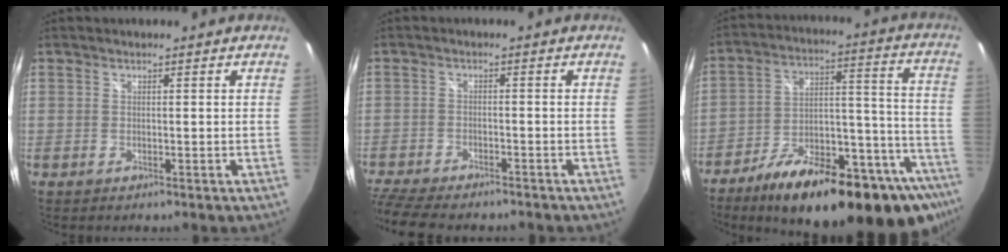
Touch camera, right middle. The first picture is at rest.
{"total": 12.3, "force": [-10.6, 3.3, 5.3], "torque": [-0.138, -0.028, -0.178]}
{"total": 31.0, "force": [-21.8, 10.3, 19.5], "torque": [-0.255, 0.006, -0.304]}